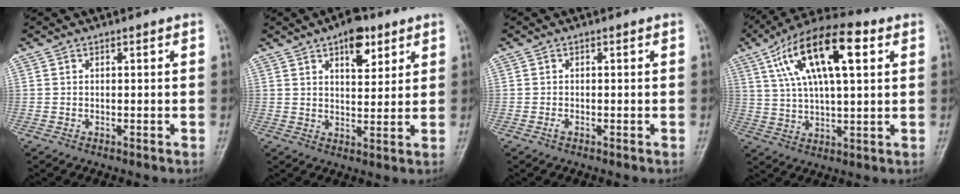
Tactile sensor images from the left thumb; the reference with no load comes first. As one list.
[{"total": 7.8, "force": [4.4, 3.8, 5.3], "torque": [-0.051, -0.020, 0.061]}, {"total": 0.8, "force": [-0.4, 0.4, 0.6], "torque": [-0.011, -0.001, -0.008]}, {"total": 17.9, "force": [6.6, 7.1, 15.1], "torque": [-0.257, 0.010, 0.109]}]